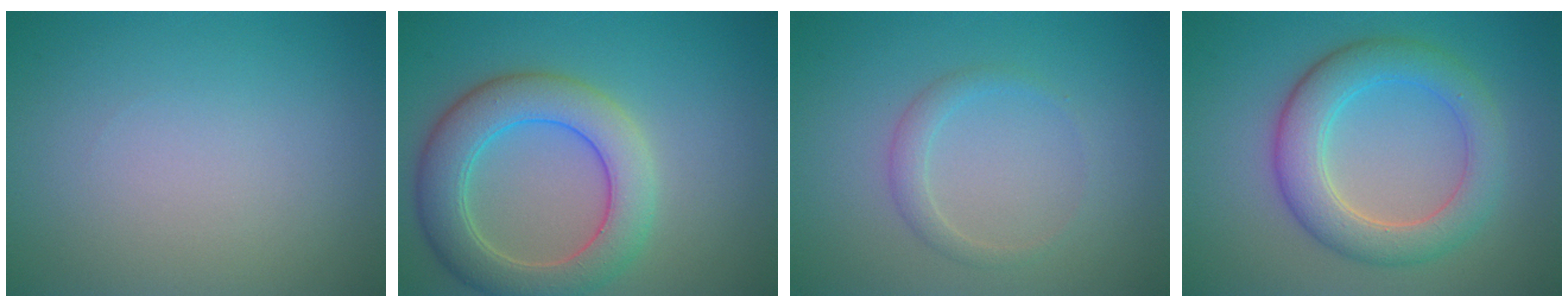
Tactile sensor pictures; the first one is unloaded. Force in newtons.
{"total": 6.6, "press": 6.6, "slide": 0.4}
{"total": 1.5, "press": 1.5, "slide": 0.0}
{"total": 5.6, "press": 5.6, "slide": 0.4}